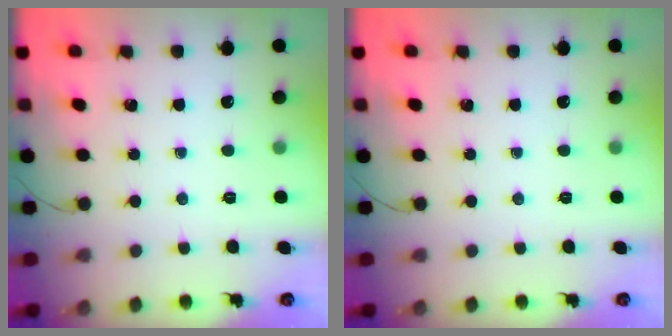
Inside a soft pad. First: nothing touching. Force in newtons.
{"total": 0.0}